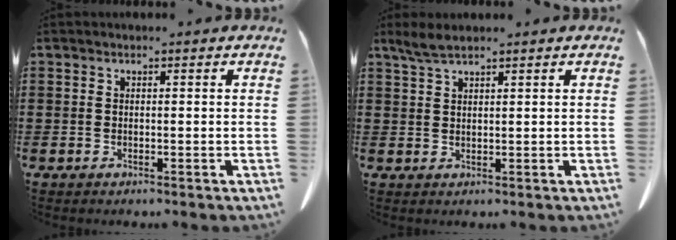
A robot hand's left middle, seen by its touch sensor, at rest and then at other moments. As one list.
[{"total": 2.6, "force": [1.9, 0.4, 1.6], "torque": [-0.036, 0.001, 0.036]}]